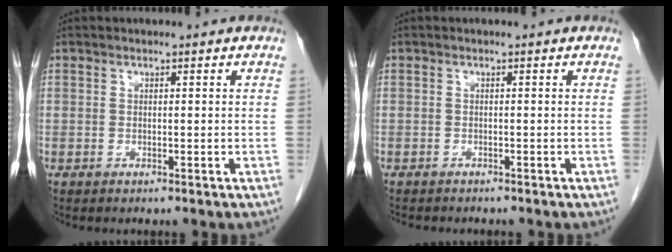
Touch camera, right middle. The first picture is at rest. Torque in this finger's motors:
{"motor_torque": [0.09, -0.09, 0.00, 0.01]}